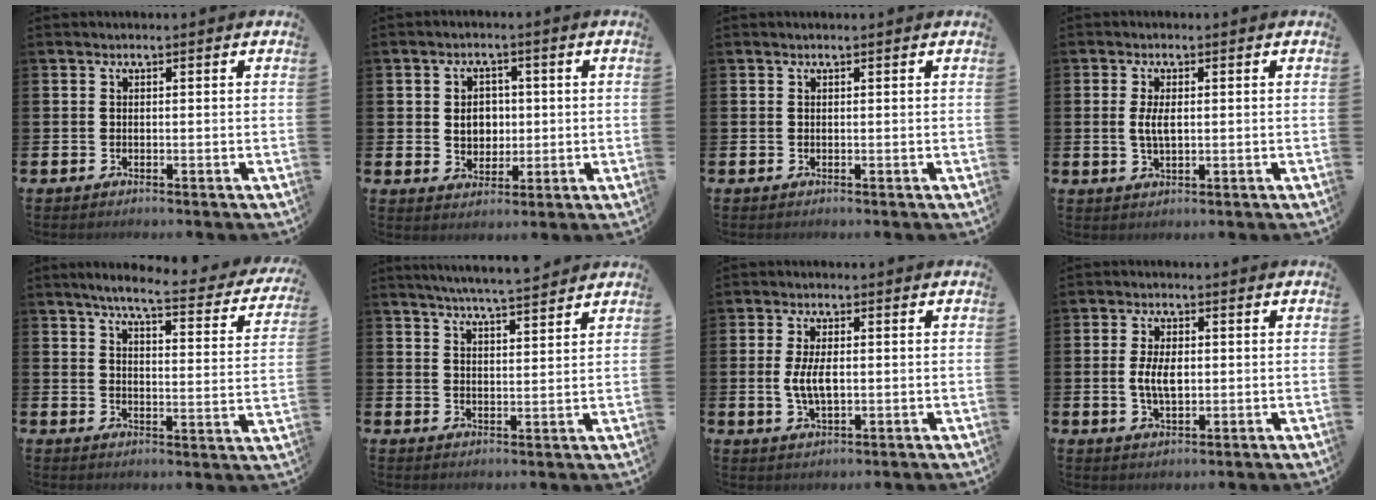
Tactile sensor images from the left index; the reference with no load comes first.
{"total": 3.8, "force": [0.5, 3.3, 1.9], "torque": [-0.027, 0.004, -0.001]}
{"total": 0.0}
{"total": 4.0, "force": [0.3, 1.9, 3.5], "torque": [-0.071, 0.002, -0.001]}
{"total": 5.9, "force": [5.1, 0.6, 2.8], "torque": [-0.061, -0.036, 0.079]}
{"total": 5.4, "force": [5.3, -0.4, 1.0], "torque": [-0.030, -0.030, 0.093]}
{"total": 4.6, "force": [0.1, 2.1, 4.1], "torque": [-0.079, 0.002, -0.003]}
{"total": 4.6, "force": [0.3, 2.4, 3.9], "torque": [-0.072, 0.001, -0.002]}